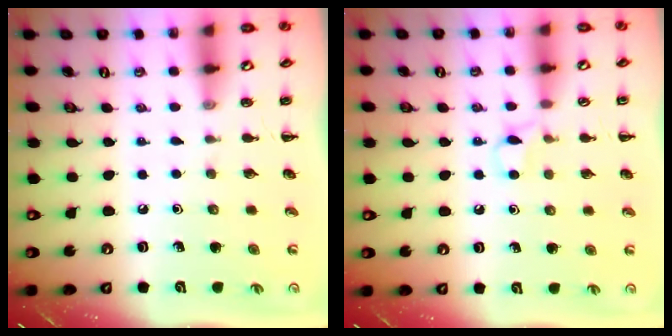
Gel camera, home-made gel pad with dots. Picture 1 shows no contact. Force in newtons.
{"total": 3.4, "press": 3.3, "slide": 1.0}